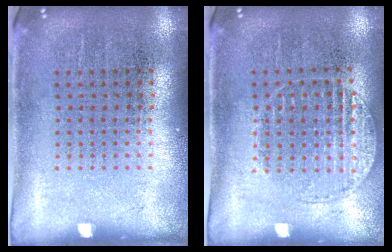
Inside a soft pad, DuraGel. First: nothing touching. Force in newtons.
{"total": 1.1, "press": 1.1, "slide": 0.2}